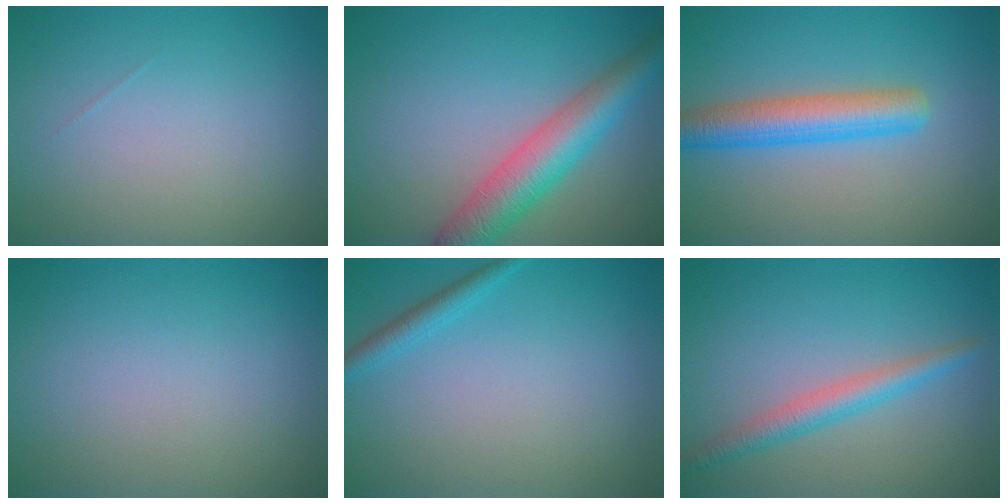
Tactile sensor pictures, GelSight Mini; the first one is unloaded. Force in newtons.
{"total": 6.0, "press": 6.0, "slide": 0.2}
{"total": 4.9, "press": 4.9, "slide": 0.1}
{"total": 0.0}
{"total": 1.6, "press": 1.6, "slide": 0.1}
{"total": 2.8, "press": 2.8, "slide": 0.1}